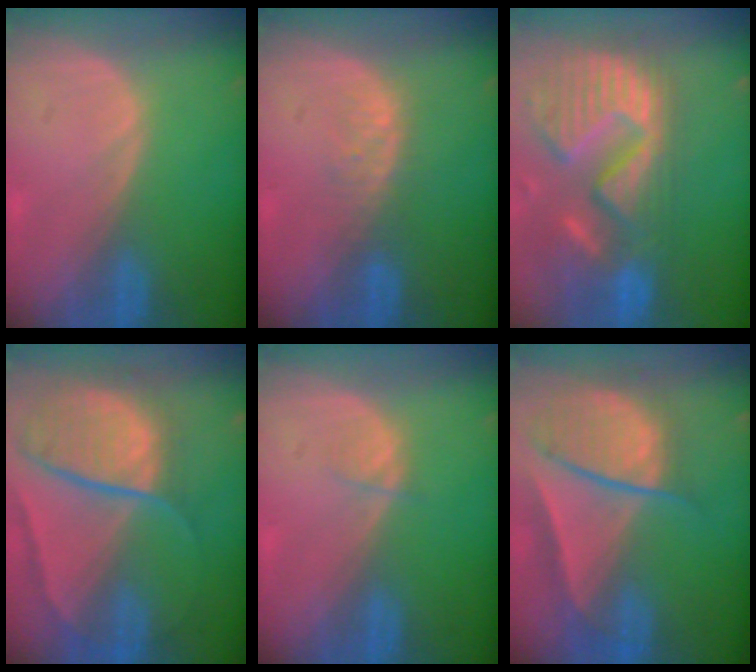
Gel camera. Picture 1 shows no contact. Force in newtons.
{"total": 2.8, "press": 2.8, "slide": 0.3}
{"total": 14.4, "press": 12.0, "slide": 8.0}
{"total": 10.6, "press": 8.8, "slide": 5.9}
{"total": 1.2, "press": 1.2, "slide": 0.2}
{"total": 9.3, "press": 8.1, "slide": 4.7}